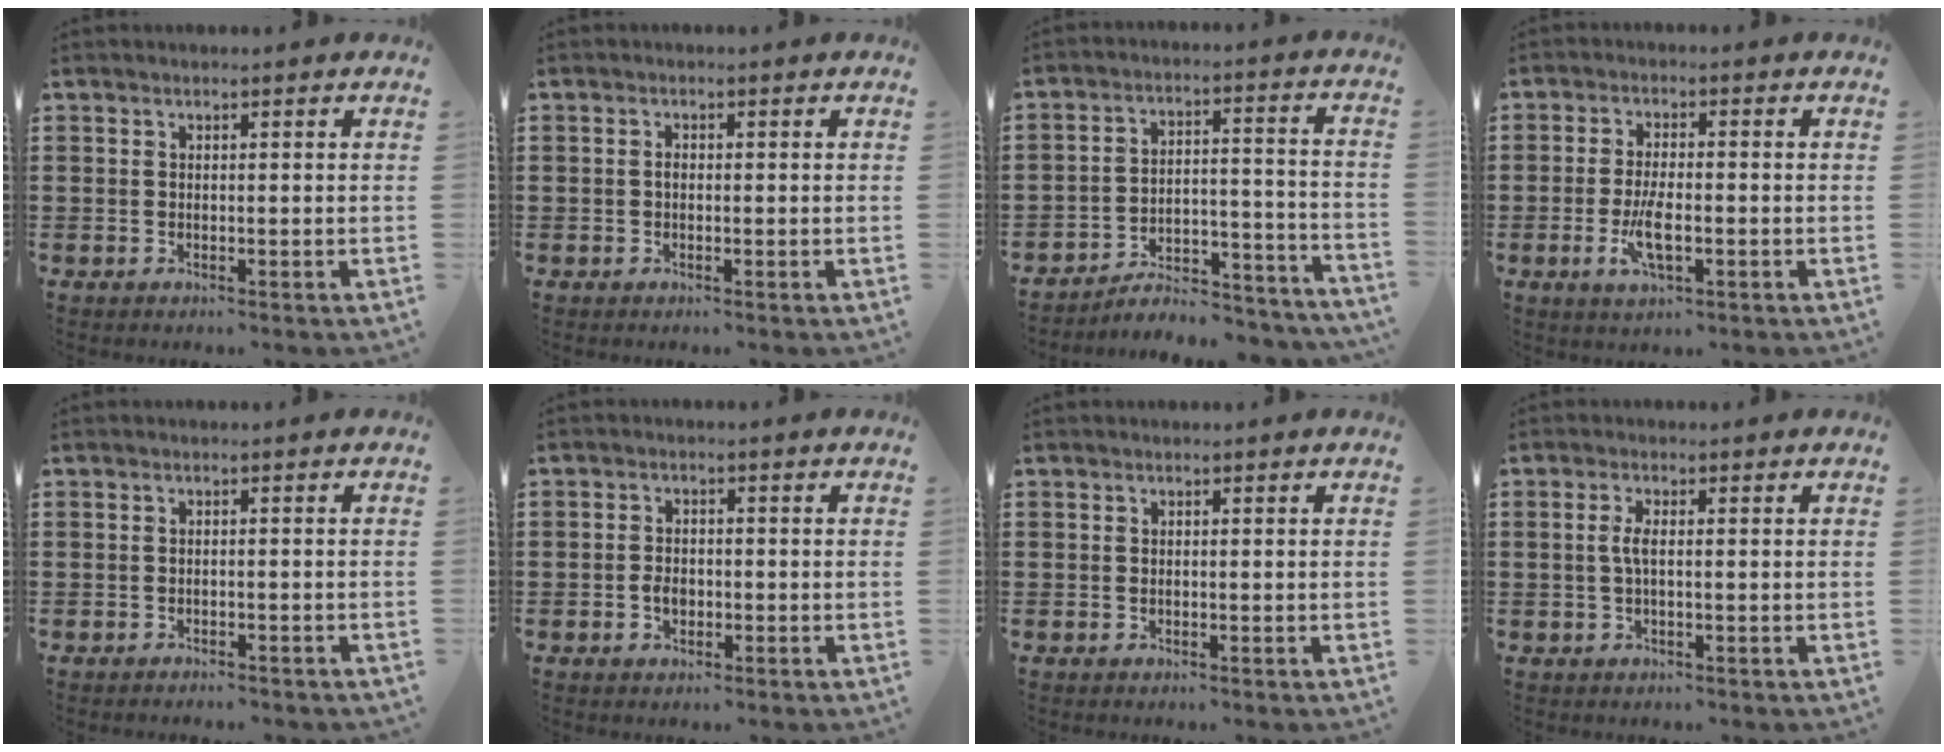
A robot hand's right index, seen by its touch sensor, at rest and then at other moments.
{"total": 0.9, "force": [-0.2, 0.5, 0.7], "torque": [-0.015, 0.000, -0.003]}
{"total": 5.4, "force": [-5.1, 0.9, 1.4], "torque": [-0.022, 0.003, -0.100]}
{"total": 5.4, "force": [-1.6, 1.7, 4.9], "torque": [-0.101, -0.005, -0.031]}
{"total": 1.0, "force": [-1.0, 0.1, 0.1], "torque": [-0.005, 0.000, -0.020]}
{"total": 2.3, "force": [-0.8, 1.4, 1.6], "torque": [-0.033, -0.002, -0.014]}
{"total": 0.0}
{"total": 2.3, "force": [-0.1, 0.5, 2.3], "torque": [-0.050, -0.002, -0.007]}